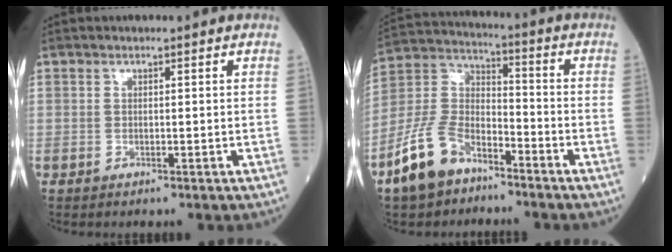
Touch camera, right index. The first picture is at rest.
{"total": 11.4, "force": [-7.6, 5.8, 6.2], "torque": [-0.151, 0.005, -0.156]}